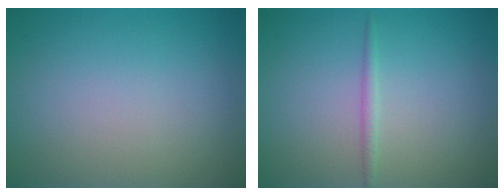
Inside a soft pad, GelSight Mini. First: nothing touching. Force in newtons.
{"total": 0.9, "press": 0.9, "slide": 0.0}